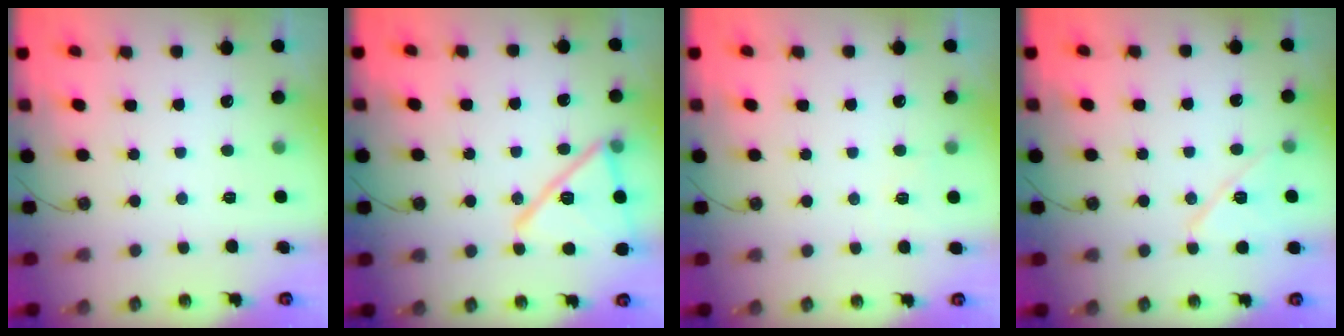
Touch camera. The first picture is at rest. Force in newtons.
{"total": 17.6, "press": 15.8, "slide": 7.7}
{"total": 3.6, "press": 3.3, "slide": 1.4}
{"total": 10.4, "press": 10.4, "slide": 0.8}